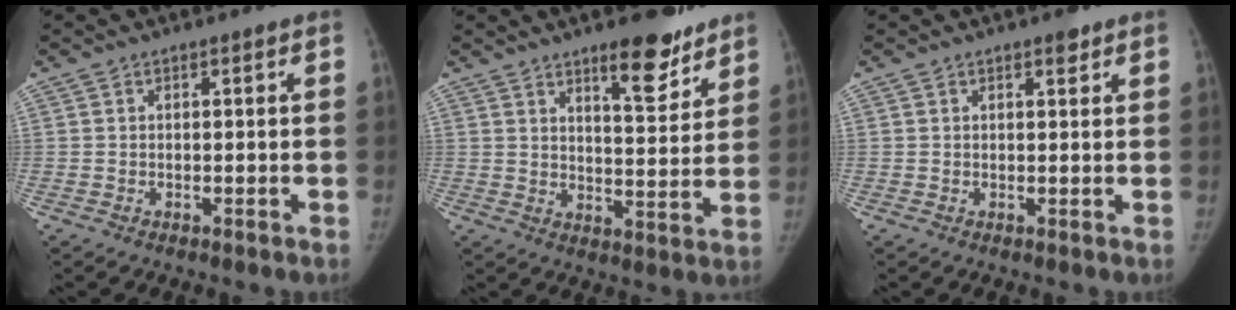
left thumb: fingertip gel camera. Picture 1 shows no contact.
{"total": 10.7, "force": [7.5, 3.5, 6.7], "torque": [-0.068, -0.053, 0.113]}
{"total": 1.7, "force": [1.2, 0.8, 1.0], "torque": [-0.007, -0.005, 0.015]}